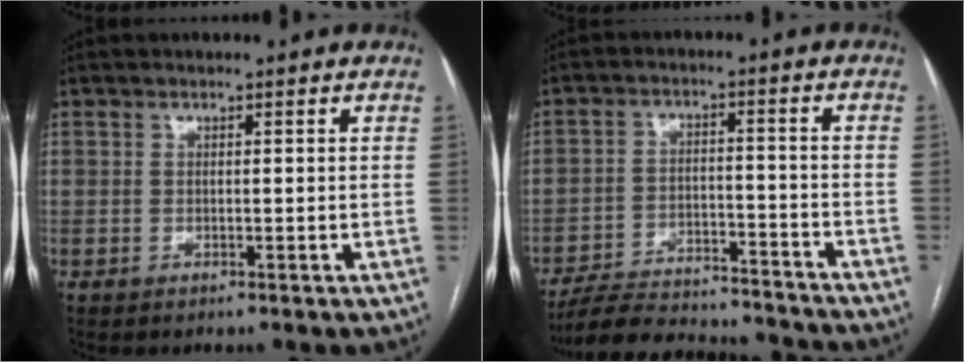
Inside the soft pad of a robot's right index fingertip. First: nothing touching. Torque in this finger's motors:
{"motor_torque": [-0.36, -0.87, -1.05, -0.21]}